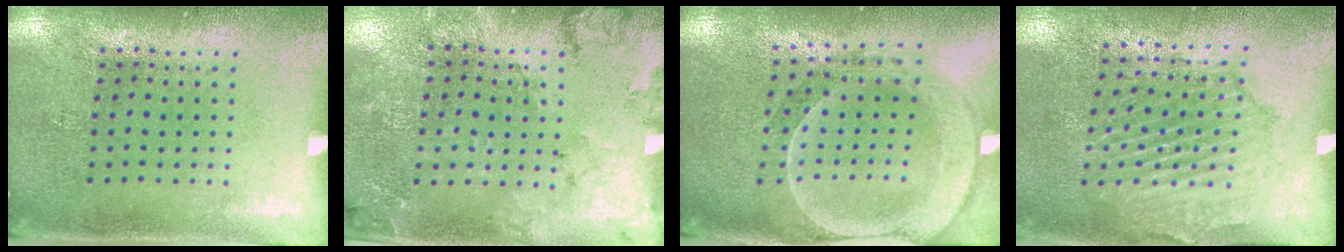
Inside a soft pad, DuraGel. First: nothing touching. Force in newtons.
{"total": 1.7, "press": 1.6, "slide": 0.5}
{"total": 2.2, "press": 2.0, "slide": 0.9}
{"total": 1.6, "press": 1.6, "slide": 0.3}